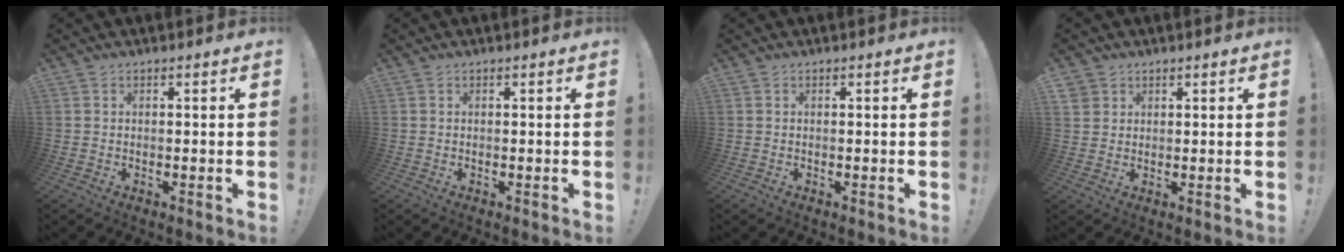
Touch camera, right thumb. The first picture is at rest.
{"total": 0.0}
{"total": 0.0}
{"total": 3.7, "force": [2.3, 2.8, 0.7], "torque": [-0.011, -0.010, 0.043]}